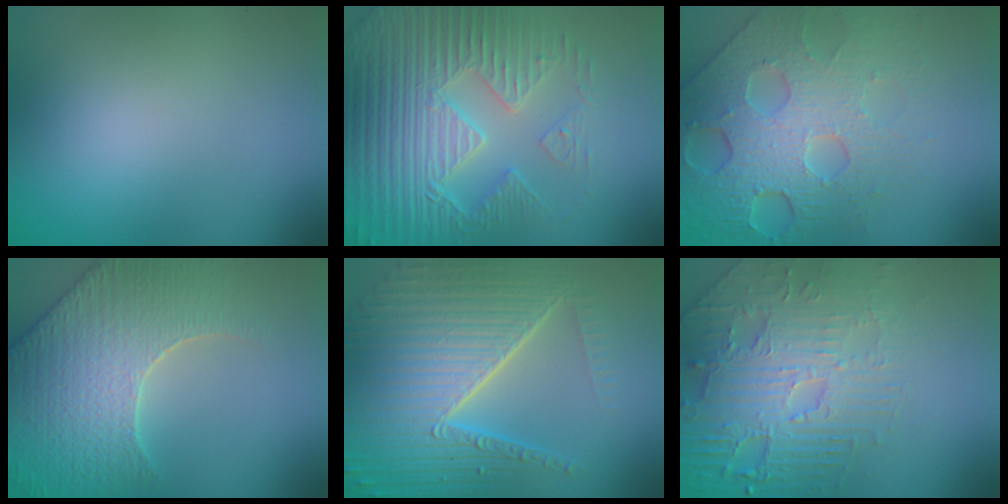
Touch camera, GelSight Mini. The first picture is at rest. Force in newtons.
{"total": 6.9, "press": 5.7, "slide": 3.8}
{"total": 8.3, "press": 5.5, "slide": 6.2}
{"total": 7.1, "press": 5.9, "slide": 4.0}
{"total": 10.2, "press": 6.6, "slide": 7.8}
{"total": 5.5, "press": 5.0, "slide": 2.4}